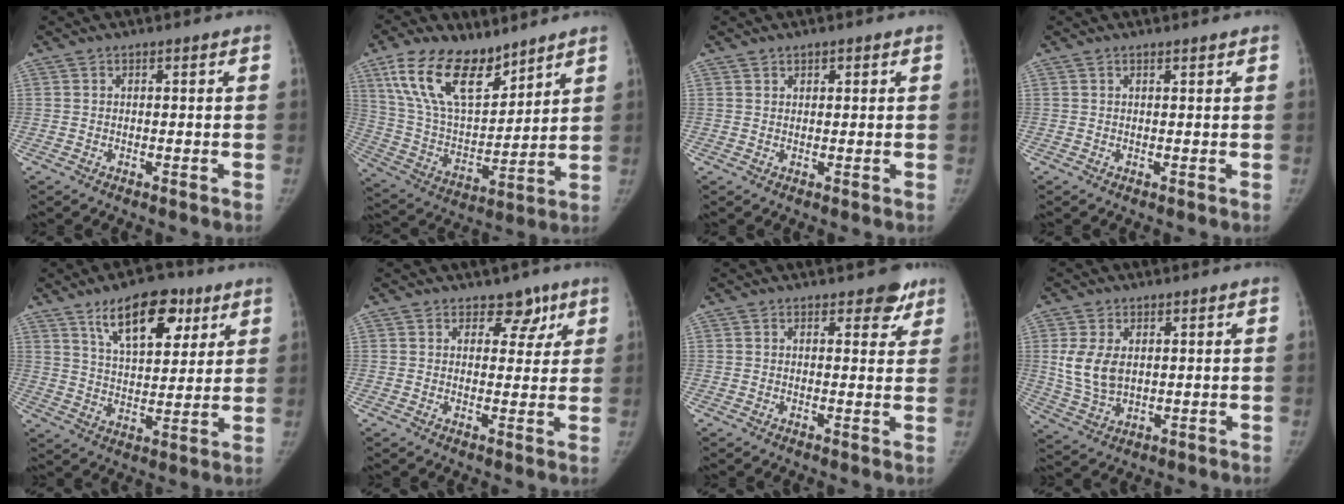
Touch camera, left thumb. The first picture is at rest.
{"total": 19.0, "force": [12.0, 9.2, 11.4], "torque": [-0.173, -0.055, 0.236]}
{"total": 1.4, "force": [0.9, 0.9, 0.5], "torque": [0.007, -0.003, 0.011]}
{"total": 0.7, "force": [0.6, 0.1, 0.3], "torque": [-0.004, -0.004, 0.013]}
{"total": 14.5, "force": [8.1, 7.2, 9.7], "torque": [-0.111, -0.035, 0.134]}
{"total": 4.9, "force": [3.1, 3.4, 1.7], "torque": [0.018, -0.013, 0.040]}
{"total": 4.1, "force": [2.9, 2.2, 2.0], "torque": [0.010, -0.013, 0.033]}
{"total": 8.1, "force": [1.5, 5.3, 5.9], "torque": [-0.107, -0.009, 0.043]}